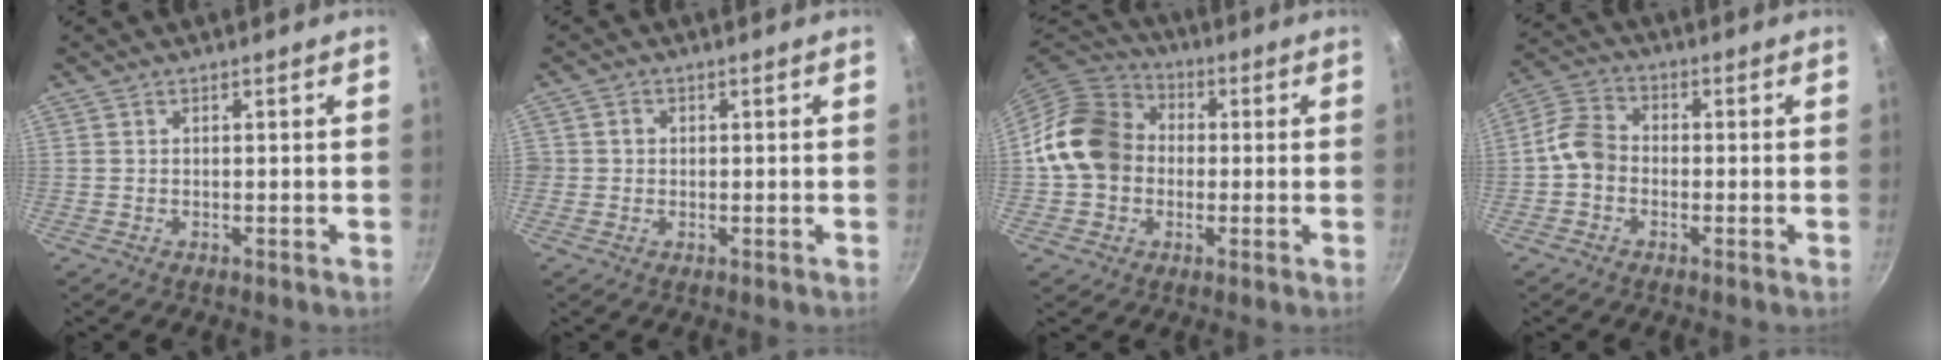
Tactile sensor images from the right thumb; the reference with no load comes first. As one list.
[{"total": 1.9, "force": [0.1, 1.8, 0.5], "torque": [0.001, 0.004, -0.002]}, {"total": 14.6, "force": [0.2, 12.2, 8.0], "torque": [-0.119, 0.032, -0.010]}, {"total": 6.5, "force": [-1.5, 5.1, 3.7], "torque": [-0.061, 0.026, -0.049]}]